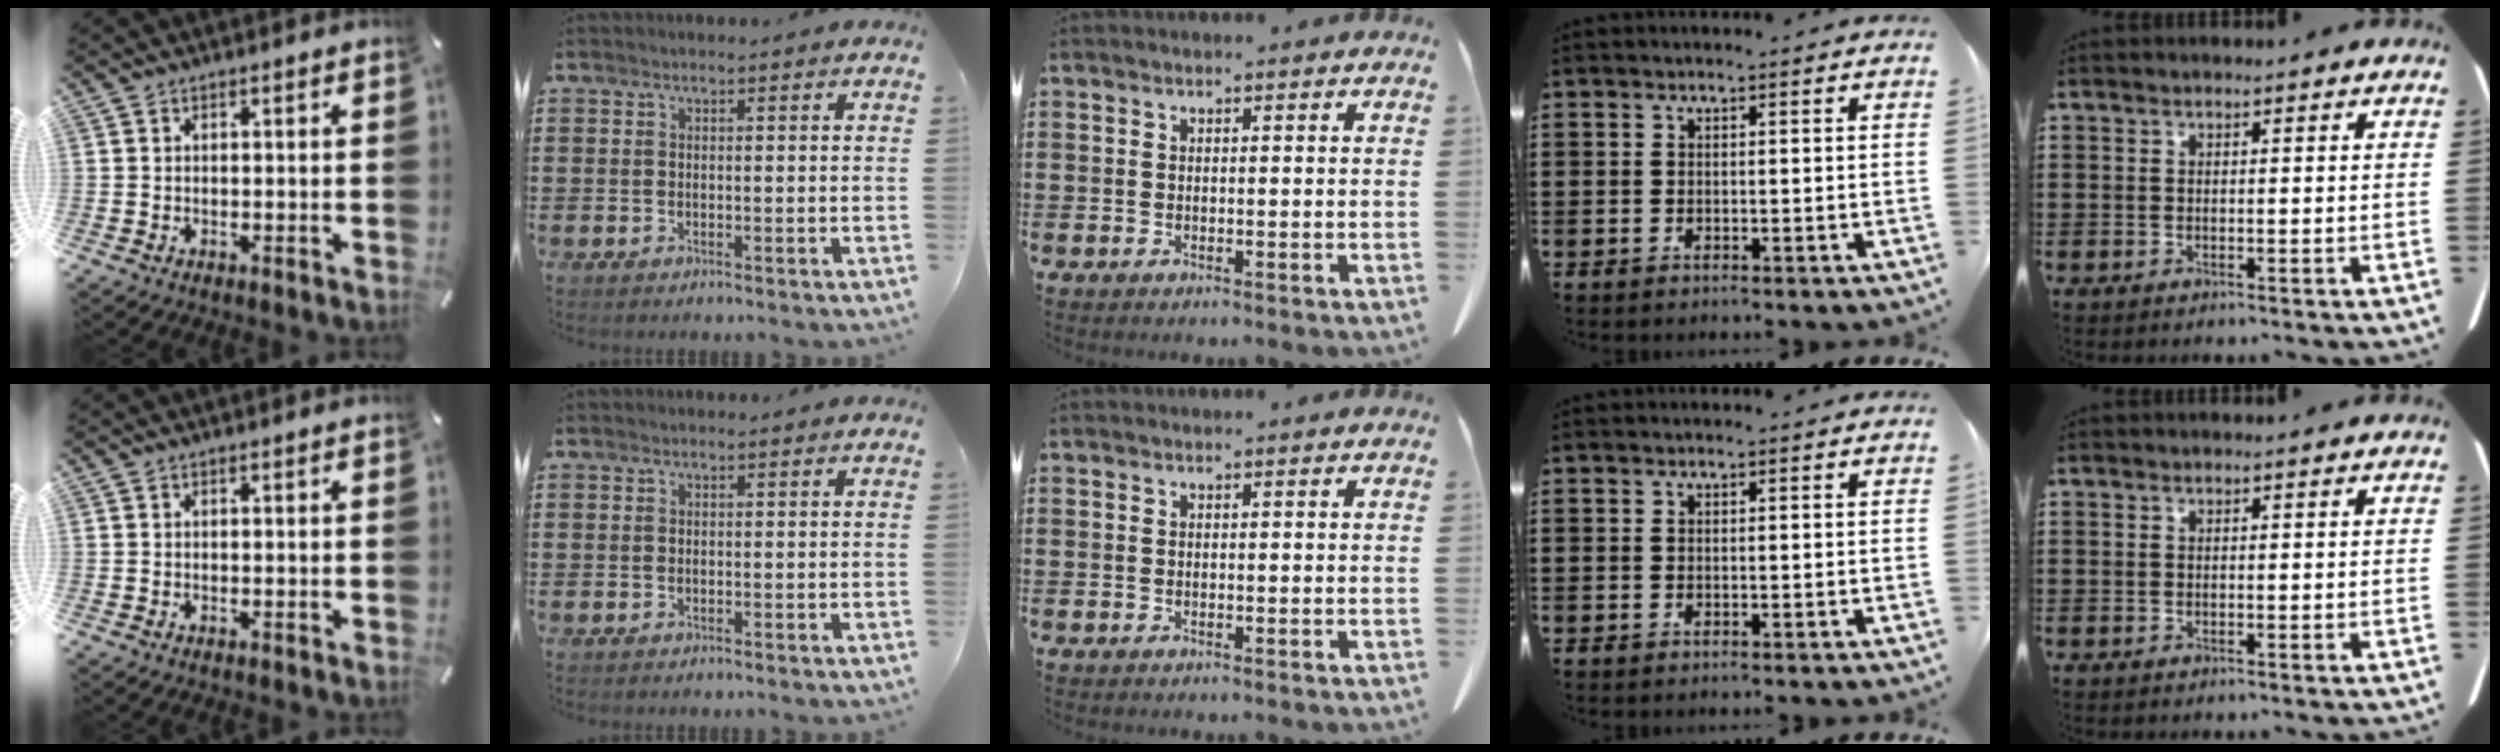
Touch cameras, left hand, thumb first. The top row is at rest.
{}